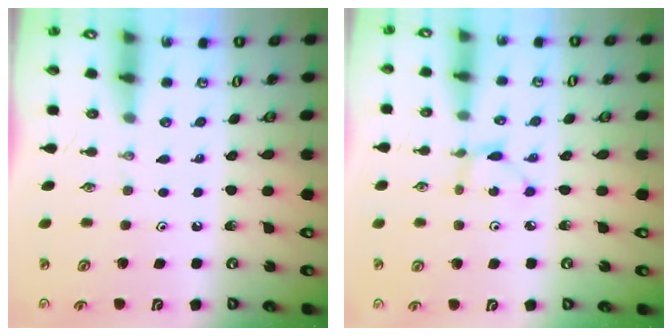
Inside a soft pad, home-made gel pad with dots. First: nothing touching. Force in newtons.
{"total": 2.2, "press": 2.2, "slide": 0.3}